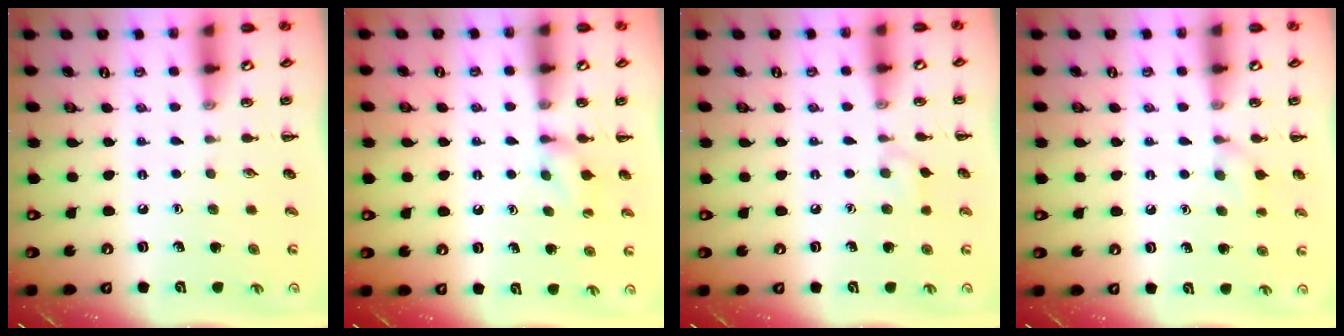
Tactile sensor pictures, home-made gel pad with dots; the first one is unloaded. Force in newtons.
{"total": 4.9, "press": 4.6, "slide": 1.6}
{"total": 5.2, "press": 4.8, "slide": 2.0}
{"total": 6.9, "press": 6.4, "slide": 2.4}